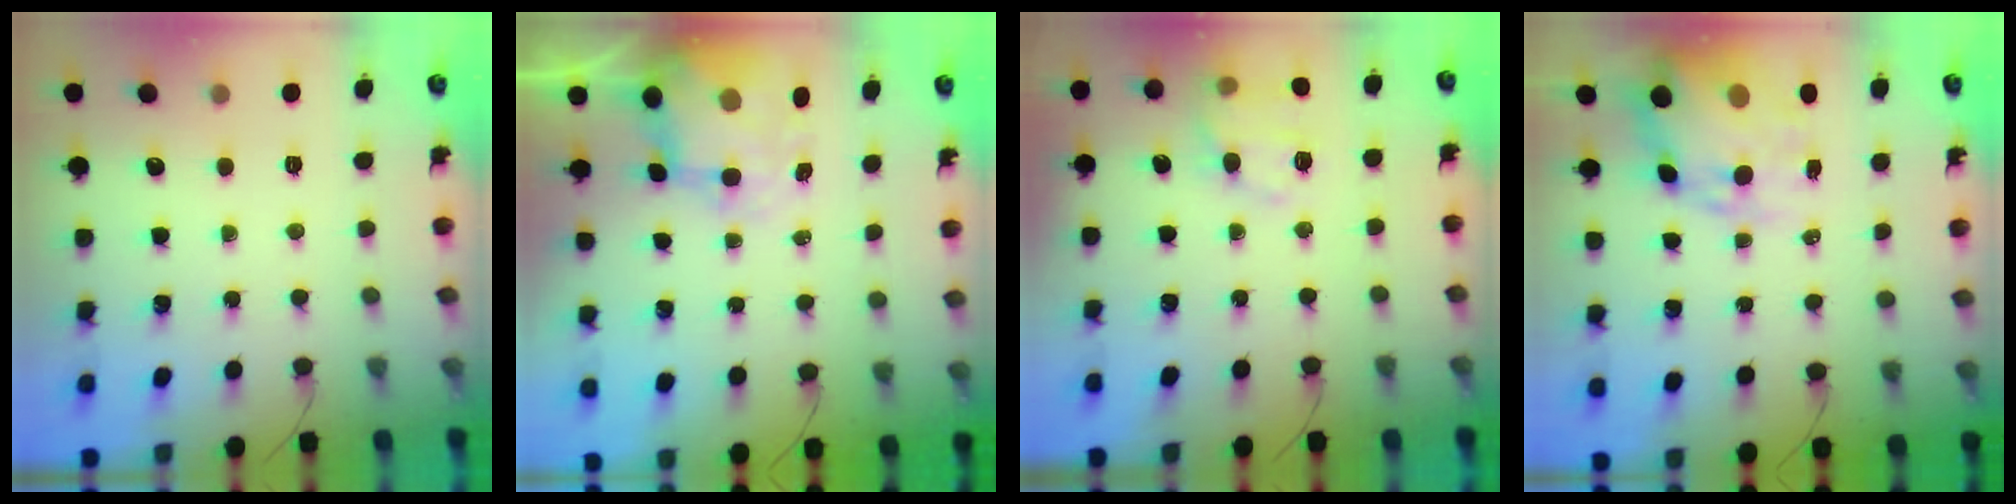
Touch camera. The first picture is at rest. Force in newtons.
{"total": 8.1, "press": 8.0, "slide": 1.4}
{"total": 12.6, "press": 12.4, "slide": 2.0}
{"total": 12.9, "press": 12.4, "slide": 3.8}